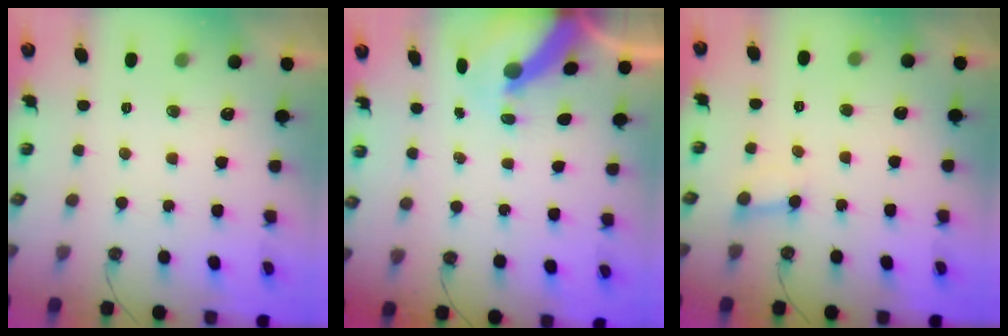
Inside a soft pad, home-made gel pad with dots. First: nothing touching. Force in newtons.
{"total": 8.4, "press": 8.3, "slide": 1.0}
{"total": 2.6, "press": 2.6, "slide": 0.3}